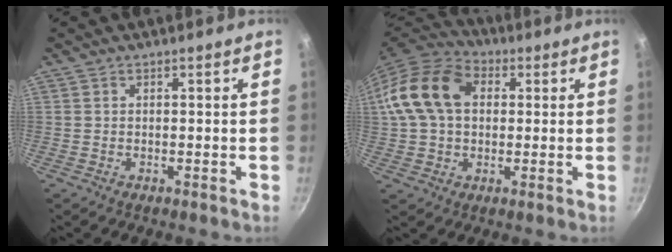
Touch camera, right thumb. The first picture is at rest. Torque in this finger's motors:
{"motor_torque": [-0.53, 1.18, 0.64, -0.59, 0.17]}